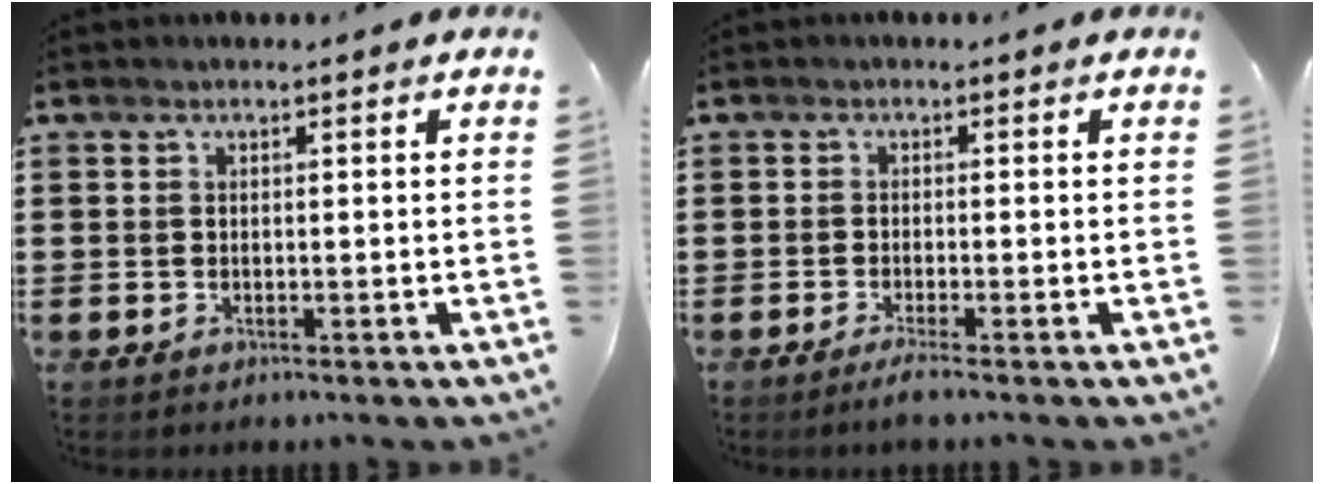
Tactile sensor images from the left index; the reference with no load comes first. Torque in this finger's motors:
{"motor_torque": [0.30, 0.26, 0.03, 0.03]}